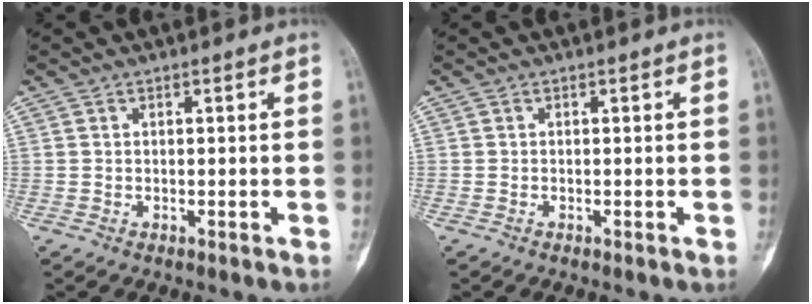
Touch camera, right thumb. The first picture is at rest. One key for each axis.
{"total": 0.0}